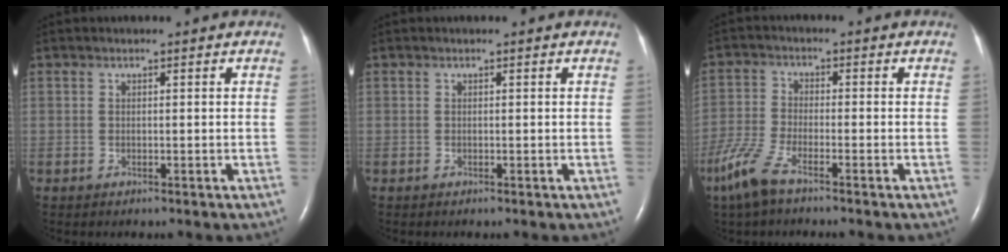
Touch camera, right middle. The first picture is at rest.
{"total": 0.0}
{"total": 6.4, "force": [-4.5, 1.1, 4.4], "torque": [-0.116, -0.015, -0.096]}